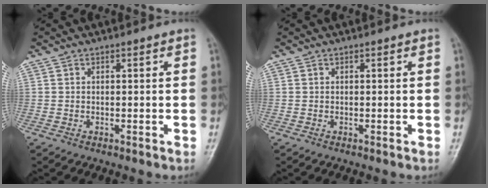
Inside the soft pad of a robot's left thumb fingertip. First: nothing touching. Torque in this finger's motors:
{"motor_torque": [-0.01, 0.01, 0.00, 0.00, 0.00]}